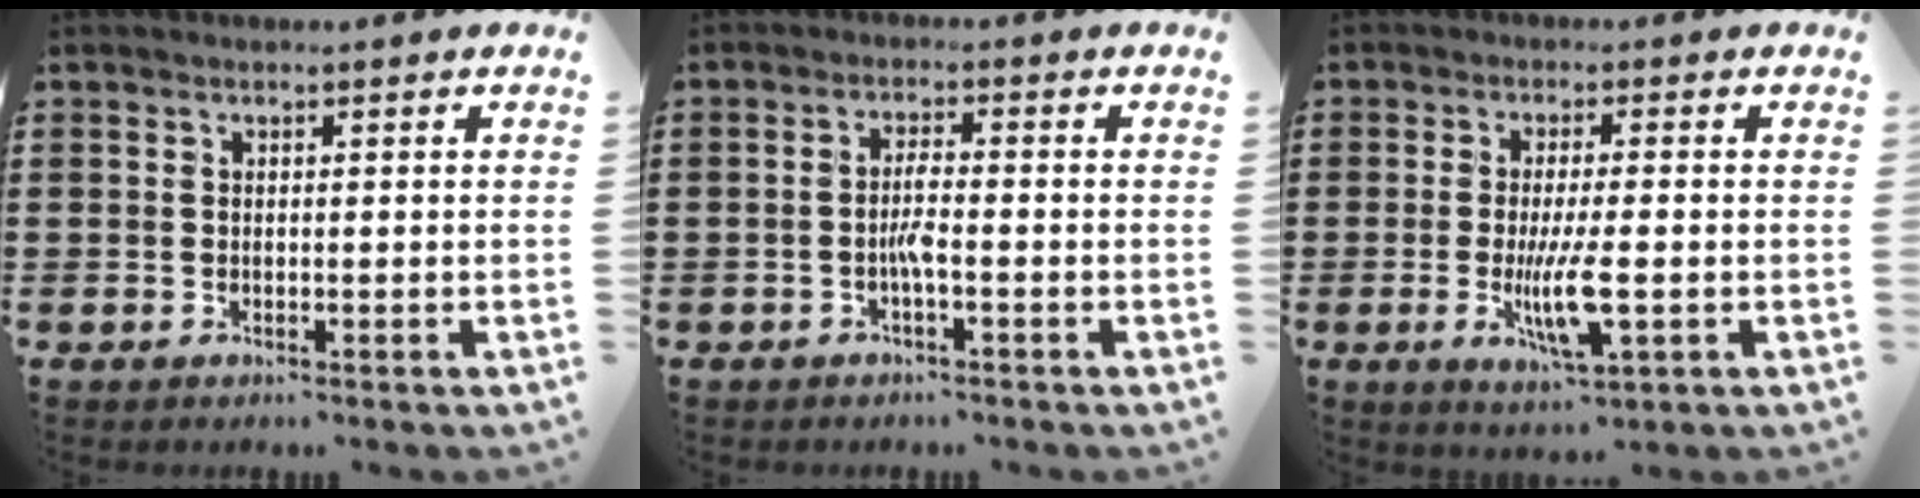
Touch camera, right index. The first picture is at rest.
{"total": 2.8, "force": [-1.0, 0.3, 2.6], "torque": [-0.064, -0.004, -0.023]}
{"total": 7.3, "force": [-1.7, 1.5, 6.9], "torque": [-0.143, -0.019, -0.032]}